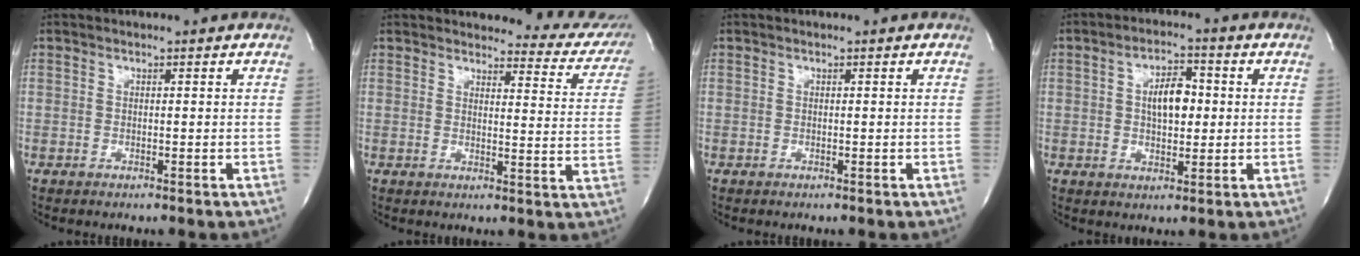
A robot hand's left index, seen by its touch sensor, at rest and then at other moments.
{"total": 13.1, "force": [12.6, 2.9, 2.0], "torque": [0.013, -0.075, 0.107]}
{"total": 0.0}
{"total": 6.1, "force": [0.5, 3.0, 5.3], "torque": [-0.091, 0.007, 0.006]}